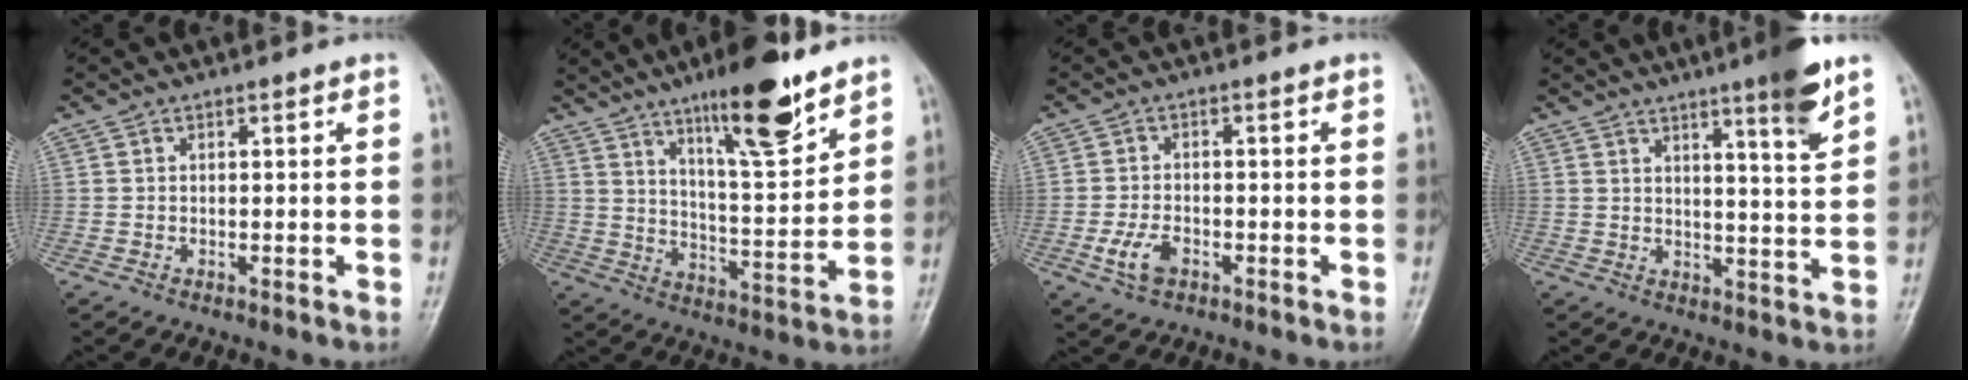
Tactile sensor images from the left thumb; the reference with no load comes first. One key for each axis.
{"total": 15.1, "fx": 10.0, "fy": 3.4, "fz": 10.8, "tx": -0.150, "ty": -0.065, "tz": 0.167}
{"total": 4.4, "fx": -1.7, "fy": 2.6, "fz": 3.0, "tx": -0.061, "ty": 0.004, "tz": -0.032}
{"total": 8.6, "fx": 5.6, "fy": 0.4, "fz": 6.6, "tx": -0.088, "ty": -0.039, "tz": 0.079}